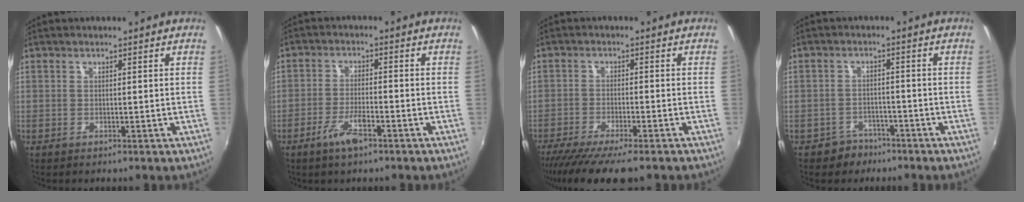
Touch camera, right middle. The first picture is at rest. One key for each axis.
{"total": 5.4, "fx": -3.4, "fy": 1.5, "fz": 3.9, "tx": -0.086, "ty": -0.005, "tz": -0.064}
{"total": 11.2, "fx": -9.0, "fy": 1.2, "fz": 6.6, "tx": -0.138, "ty": -0.043, "tz": -0.149}
{"total": 3.5, "fx": -2.5, "fy": 2.5, "fz": -0.1, "tx": -0.007, "ty": 0.011, "tz": -0.038}